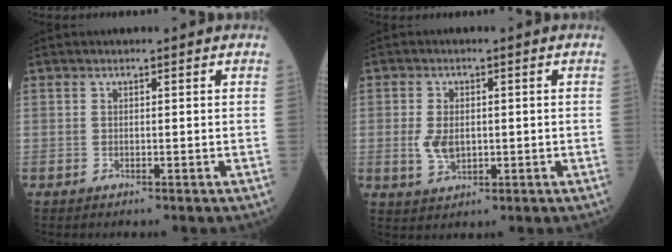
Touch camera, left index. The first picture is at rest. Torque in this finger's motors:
{"motor_torque": [0.50, -0.41, 0.09, 0.01]}